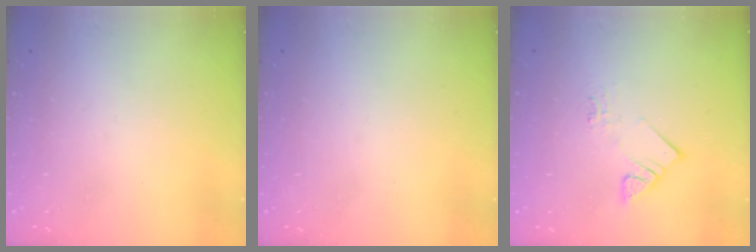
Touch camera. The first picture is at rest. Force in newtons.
{"total": 0.0}
{"total": 4.6, "press": 4.6, "slide": 0.1}